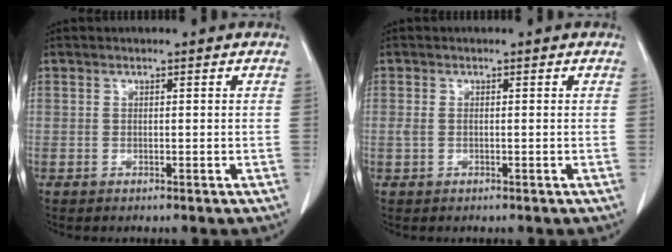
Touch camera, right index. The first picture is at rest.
{"total": 1.0, "force": [0.0, 0.6, 0.8], "torque": [-0.025, 0.003, 0.001]}